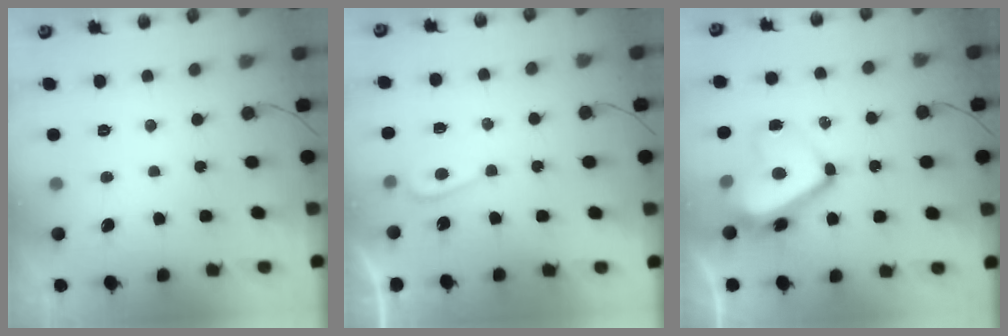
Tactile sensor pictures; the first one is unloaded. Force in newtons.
{"total": 3.3, "press": 3.2, "slide": 0.5}
{"total": 15.2, "press": 15.1, "slide": 1.9}